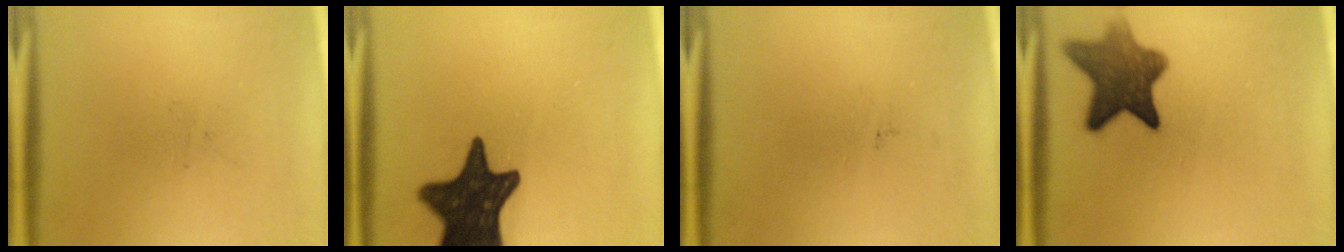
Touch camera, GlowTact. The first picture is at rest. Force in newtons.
{"total": 18.2}
{"total": 0.0}
{"total": 9.1}